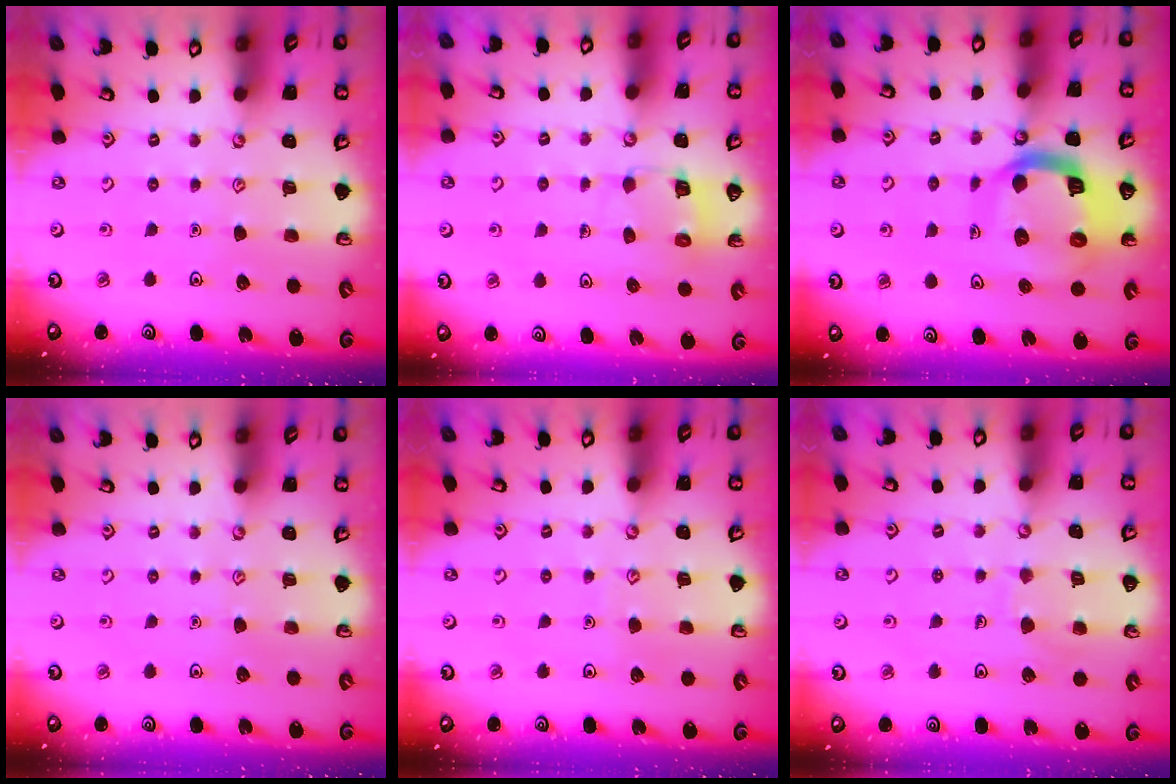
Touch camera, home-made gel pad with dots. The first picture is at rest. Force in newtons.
{"total": 5.6, "press": 5.6, "slide": 0.4}
{"total": 15.5, "press": 15.4, "slide": 1.9}
{"total": 0.0}
{"total": 3.3, "press": 3.3, "slide": 0.2}
{"total": 6.4, "press": 6.4, "slide": 0.5}